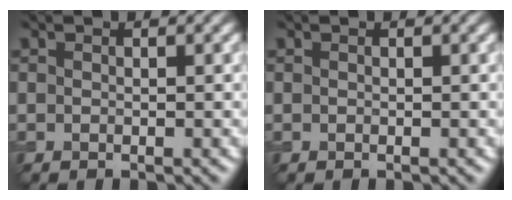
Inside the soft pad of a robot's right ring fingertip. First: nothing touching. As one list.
[{"total": 0.0}]